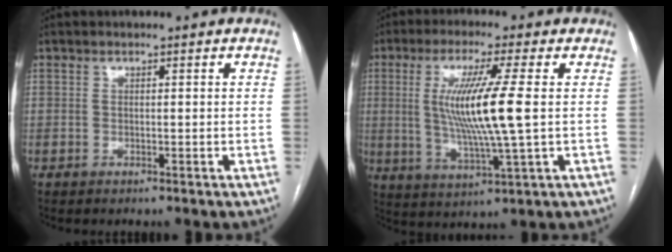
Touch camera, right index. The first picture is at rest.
{"total": 11.7, "force": [1.1, -0.6, 11.6], "torque": [-0.233, -0.012, 0.019]}